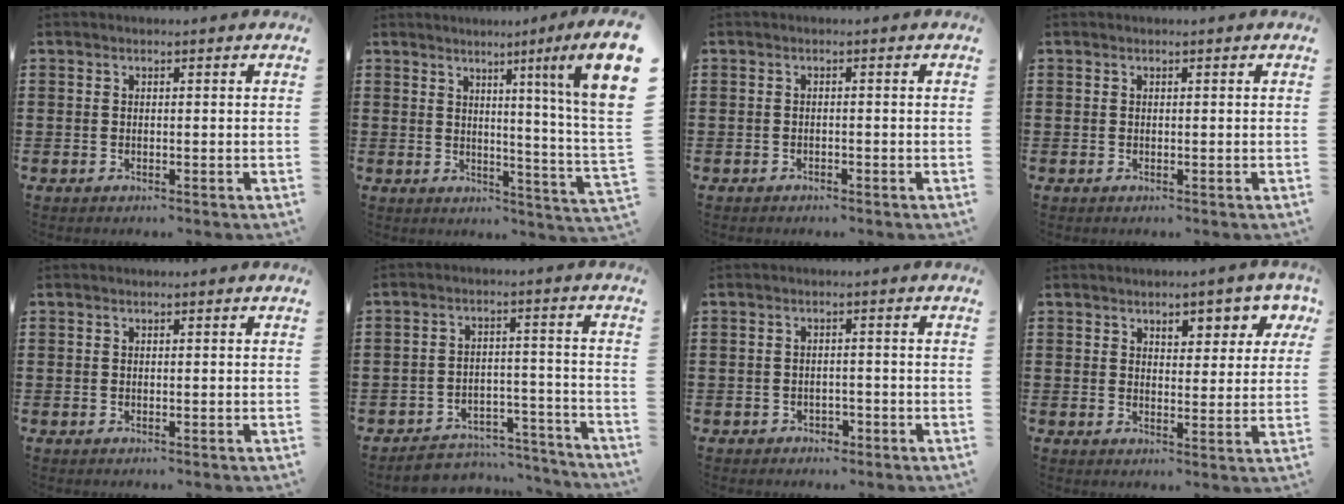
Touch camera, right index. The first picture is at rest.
{"total": 5.9, "force": [3.0, -0.6, 5.1], "torque": [-0.097, -0.028, 0.037]}
{"total": 0.8, "force": [-0.7, 0.2, 0.1], "torque": [-0.004, -0.001, -0.016]}
{"total": 0.0}
{"total": 0.0}
{"total": 4.7, "force": [-4.4, 1.4, 0.7], "torque": [-0.016, 0.012, -0.090]}
{"total": 1.5, "force": [-1.3, 0.8, 0.1], "torque": [-0.009, -0.001, -0.030]}
{"total": 4.3, "force": [2.6, 2.3, 2.4], "torque": [-0.035, -0.001, 0.039]}